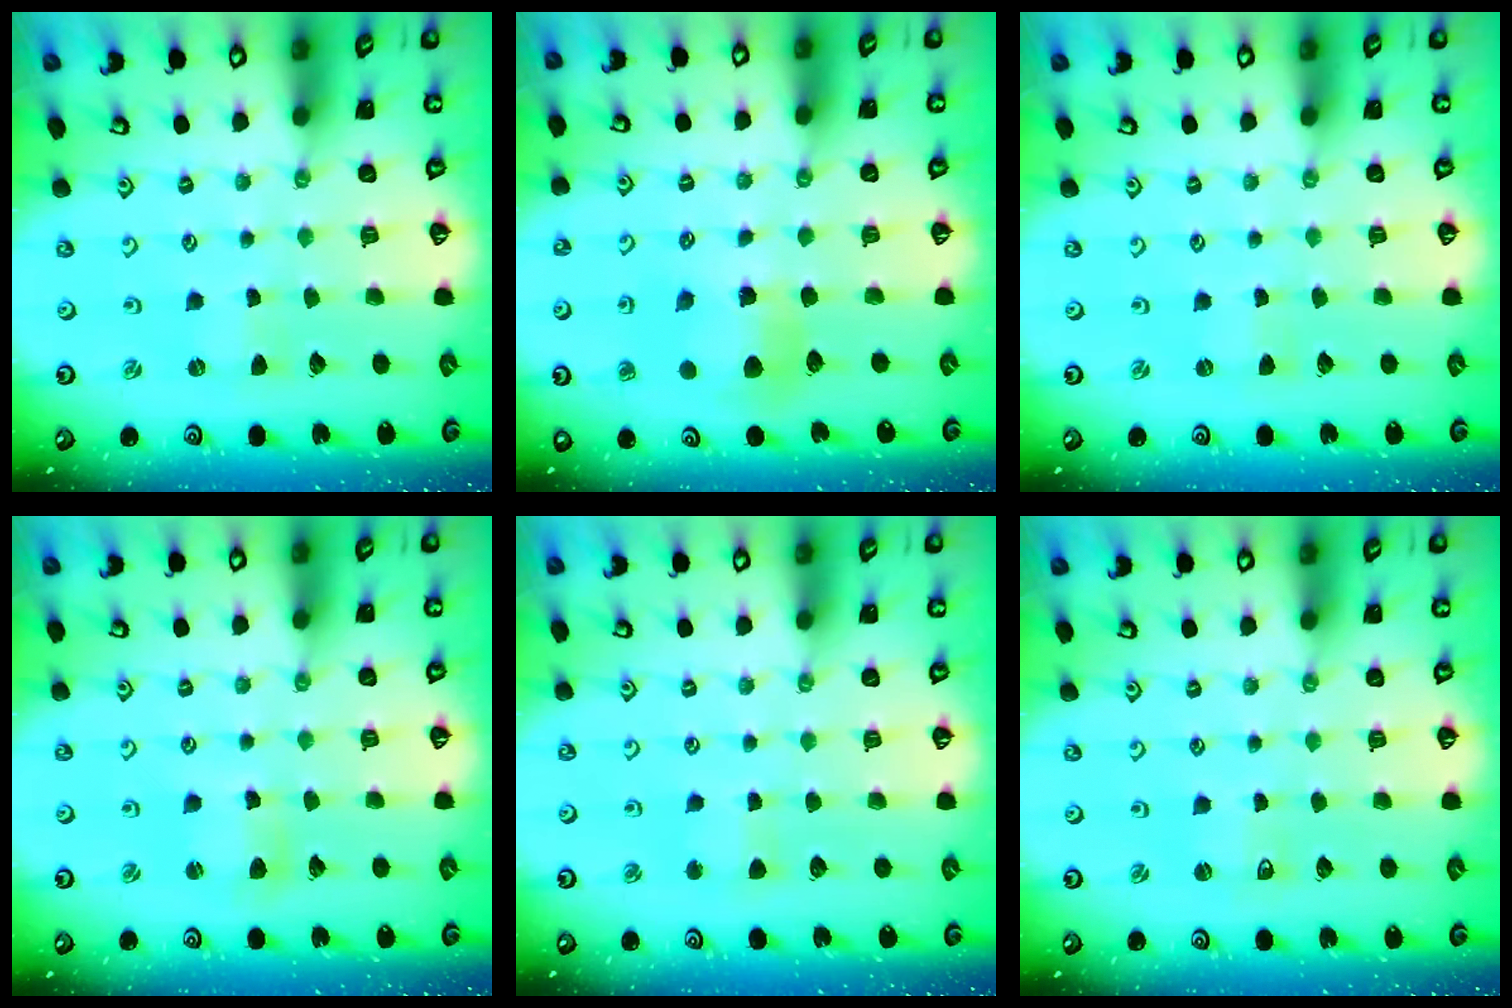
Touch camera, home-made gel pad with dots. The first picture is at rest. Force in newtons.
{"total": 7.5, "press": 7.4, "slide": 0.6}
{"total": 0.0}
{"total": 4.2, "press": 4.2, "slide": 0.5}
{"total": 2.8, "press": 2.7, "slide": 0.4}
{"total": 2.7, "press": 2.7, "slide": 0.3}